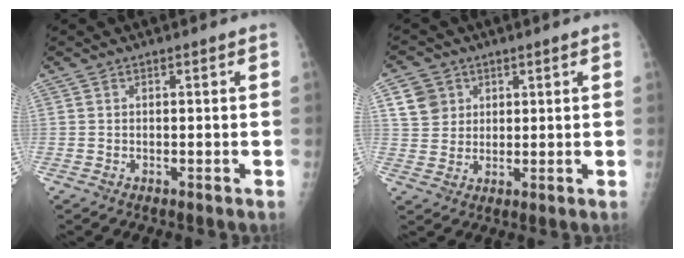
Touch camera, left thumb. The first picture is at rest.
{"total": 6.0, "force": [2.6, 5.2, 1.5], "torque": [-0.006, -0.010, 0.050]}